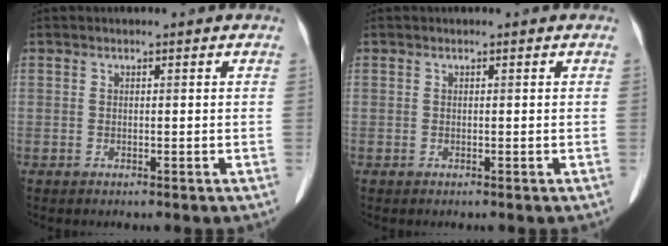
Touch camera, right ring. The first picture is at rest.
{"total": 0.0}